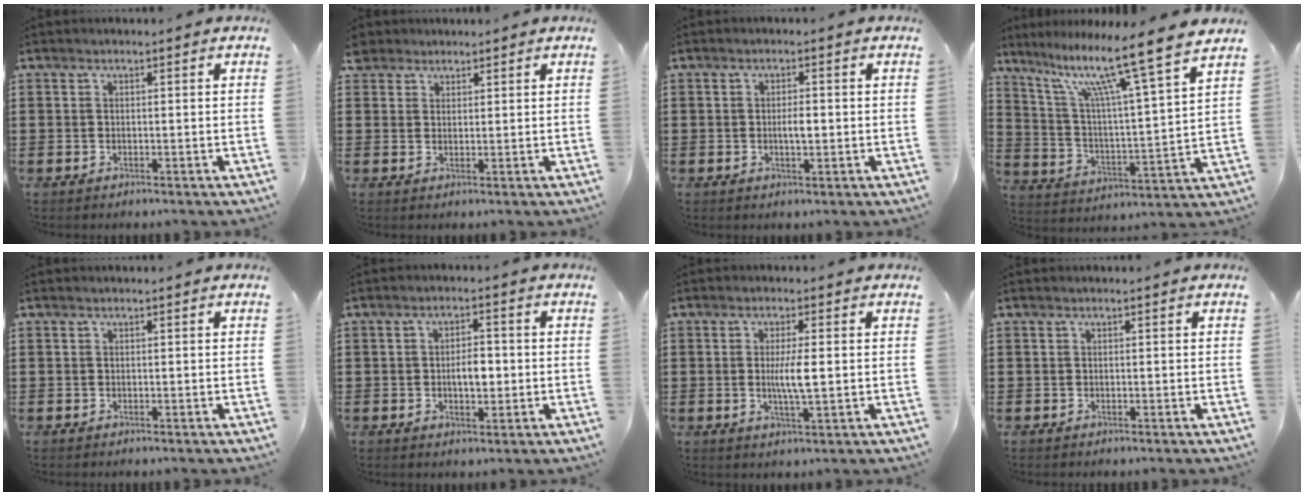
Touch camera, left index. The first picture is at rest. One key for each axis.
{"total": 2.7, "fx": 2.1, "fy": 1.6, "fz": 0.2, "tx": -0.006, "ty": 0.008, "tz": 0.039}
{"total": 2.4, "fx": -0.2, "fy": 0.7, "fz": 2.3, "tx": -0.036, "ty": -0.004, "tz": -0.006}
{"total": 12.6, "fx": 9.5, "fy": -0.1, "fz": 8.2, "tx": -0.183, "ty": -0.060, "tz": 0.149}
{"total": 0.0}
{"total": 3.9, "fx": -0.4, "fy": 1.8, "fz": 3.4, "tx": -0.049, "ty": -0.002, "tz": -0.014}
{"total": 4.4, "fx": 0.1, "fy": 0.6, "fz": 4.4, "tx": -0.080, "ty": -0.001, "tz": -0.002}
{"total": 0.0}